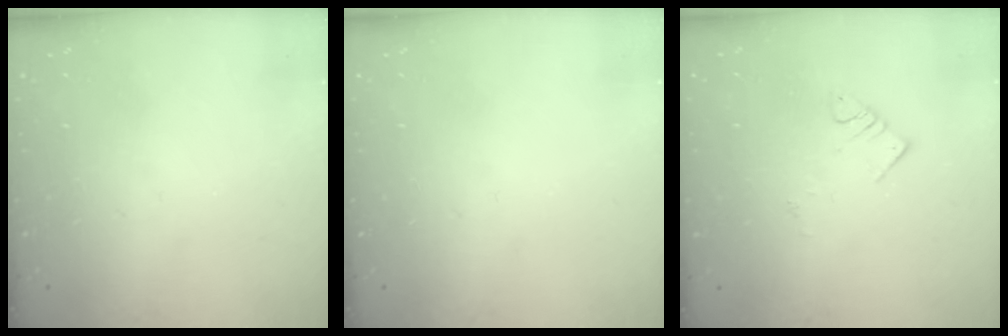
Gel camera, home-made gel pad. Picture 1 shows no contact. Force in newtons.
{"total": 0.0}
{"total": 3.6, "press": 3.6, "slide": 0.3}